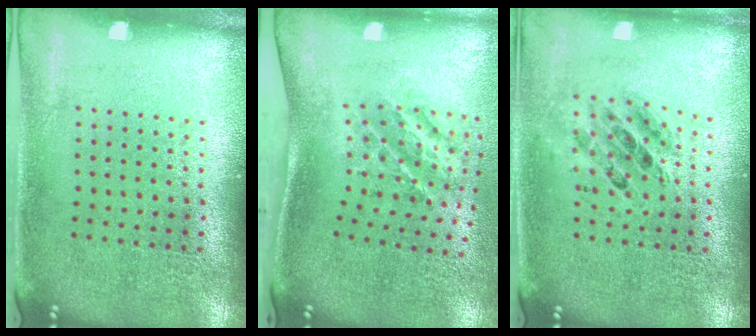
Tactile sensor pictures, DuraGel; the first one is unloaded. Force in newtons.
{"total": 1.8, "press": 1.2, "slide": 1.3}
{"total": 0.7, "press": 0.7, "slide": 0.2}